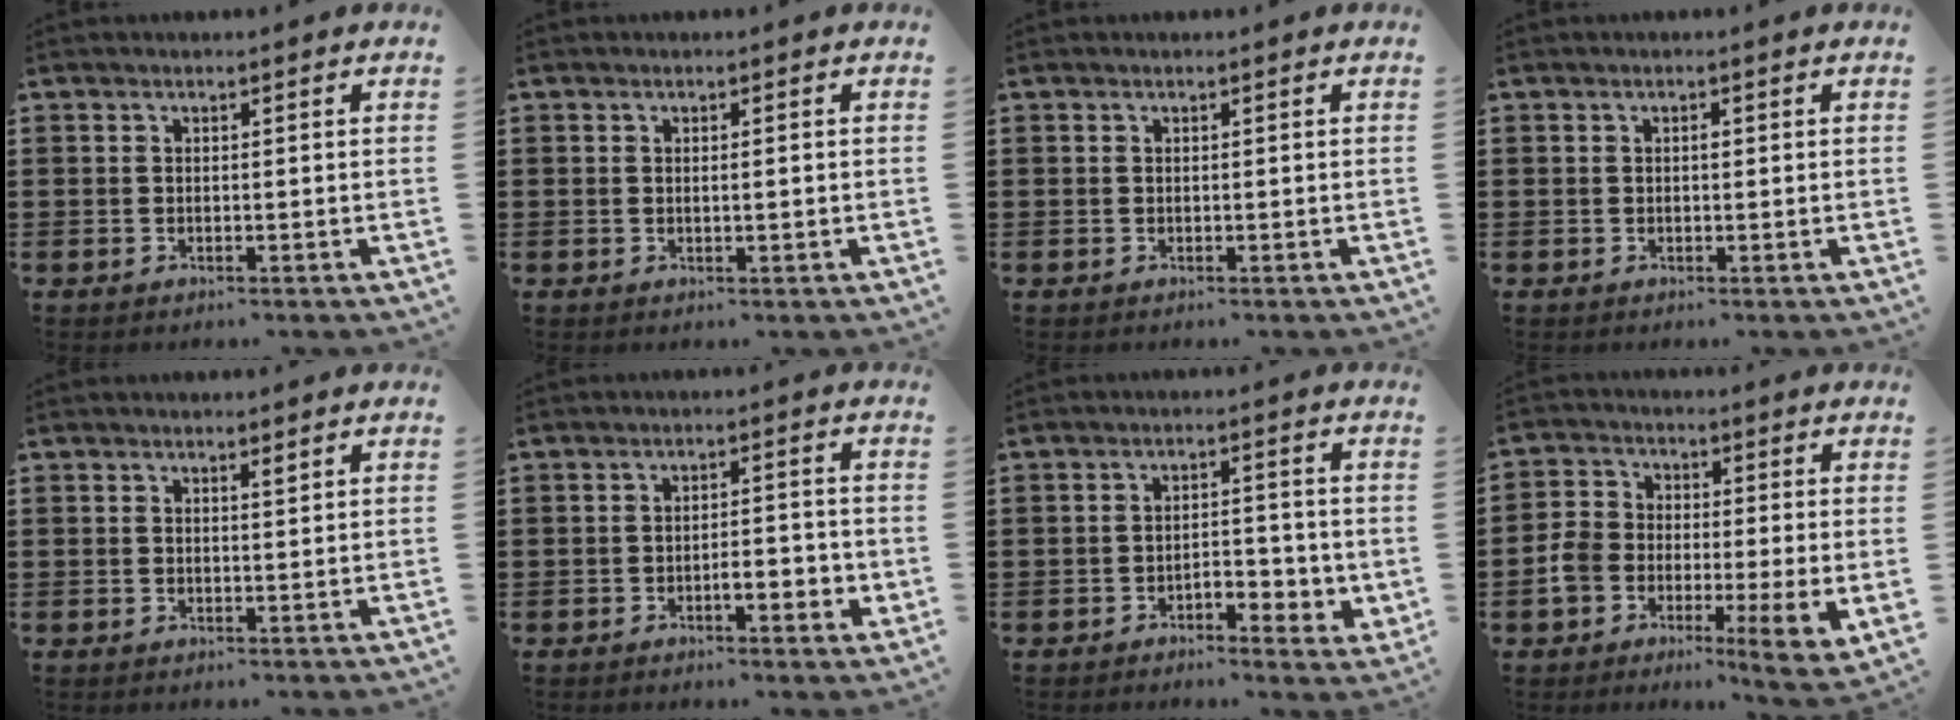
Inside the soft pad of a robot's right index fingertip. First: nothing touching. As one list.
[{"total": 1.0, "force": [0.0, 0.1, 1.0], "torque": [-0.017, -0.002, 0.001]}, {"total": 0.0}, {"total": 0.7, "force": [0.0, 0.3, 0.7], "torque": [-0.013, -0.002, 0.001]}, {"total": 0.9, "force": [0.7, 0.1, 0.6], "torque": [-0.003, -0.003, 0.011]}, {"total": 3.8, "force": [-1.5, 1.3, 3.2], "torque": [-0.054, 0.006, -0.027]}, {"total": 3.8, "force": [-1.7, 2.0, 2.7], "torque": [-0.041, 0.003, -0.035]}, {"total": 7.1, "force": [-2.4, 3.8, 5.5], "torque": [-0.125, -0.004, -0.046]}]